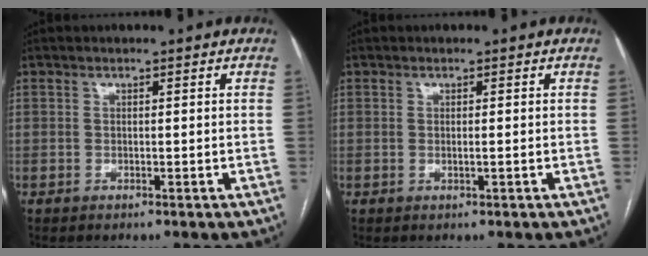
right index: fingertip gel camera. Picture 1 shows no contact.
{"total": 0.6, "force": [-0.1, -0.1, 0.5], "torque": [-0.010, 0.000, -0.002]}